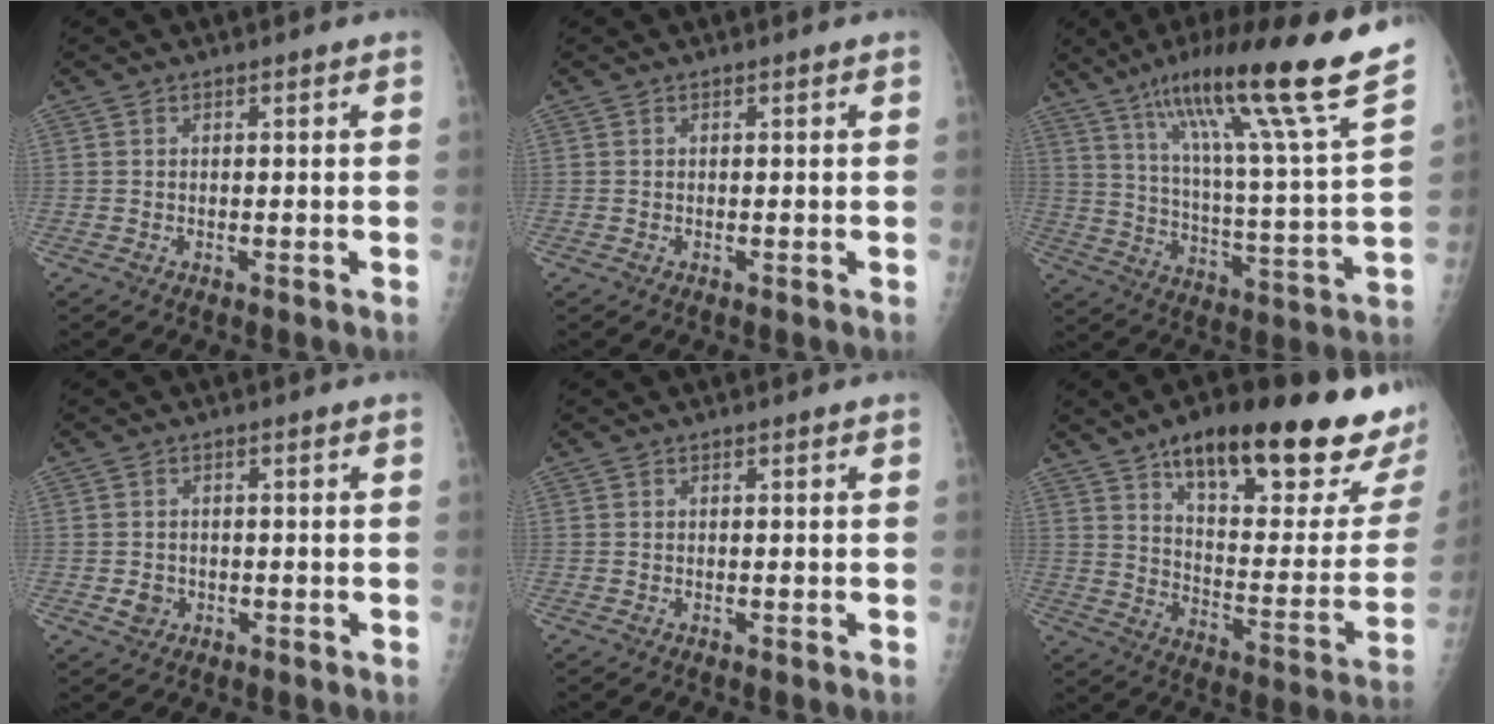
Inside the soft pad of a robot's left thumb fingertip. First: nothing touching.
{"total": 0.0}
{"total": 24.4, "force": [16.9, 0.5, 17.6], "torque": [-0.263, -0.071, 0.269]}
{"total": 2.3, "force": [-0.6, 2.0, 0.9], "torque": [-0.008, 0.003, -0.006]}
{"total": 0.0}
{"total": 30.4, "force": [19.5, 8.5, 21.8], "torque": [-0.270, -0.064, 0.280]}